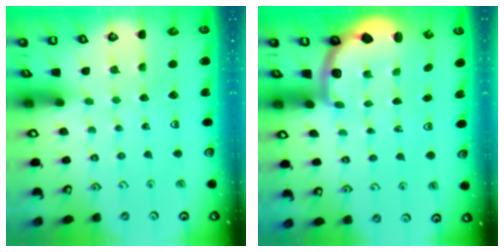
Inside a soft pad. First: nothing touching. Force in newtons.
{"total": 2.2, "press": 1.7, "slide": 1.4}